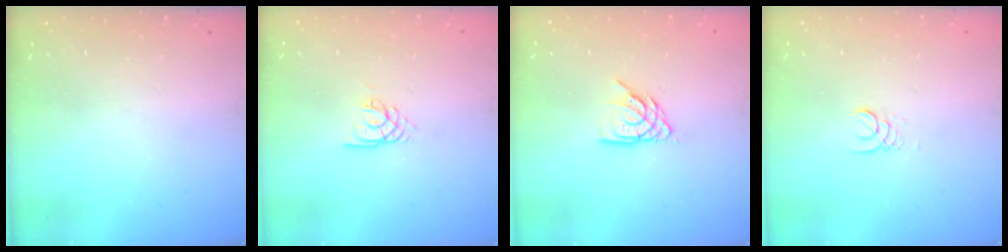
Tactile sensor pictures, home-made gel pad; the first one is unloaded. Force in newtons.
{"total": 2.1, "press": 2.1, "slide": 0.2}
{"total": 6.7, "press": 6.7, "slide": 0.6}
{"total": 1.3, "press": 1.3, "slide": 0.1}